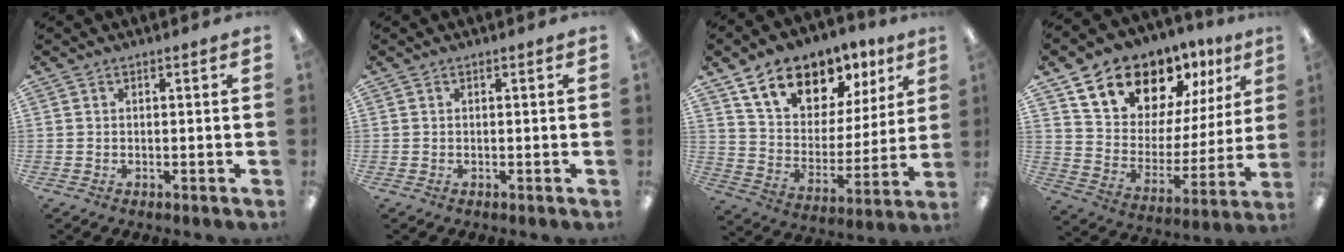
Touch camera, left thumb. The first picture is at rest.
{"total": 0.0}
{"total": 15.6, "force": [11.1, 9.1, 6.1], "torque": [-0.108, -0.064, 0.203]}
{"total": 16.8, "force": [13.3, 8.8, 5.3], "torque": [-0.102, -0.098, 0.241]}